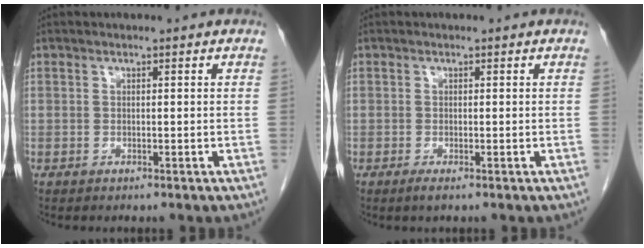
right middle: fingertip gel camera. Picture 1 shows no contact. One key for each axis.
{"total": 0.8, "fx": -0.5, "fy": 0.0, "fz": 0.6, "tx": -0.012, "ty": -0.003, "tz": -0.009}